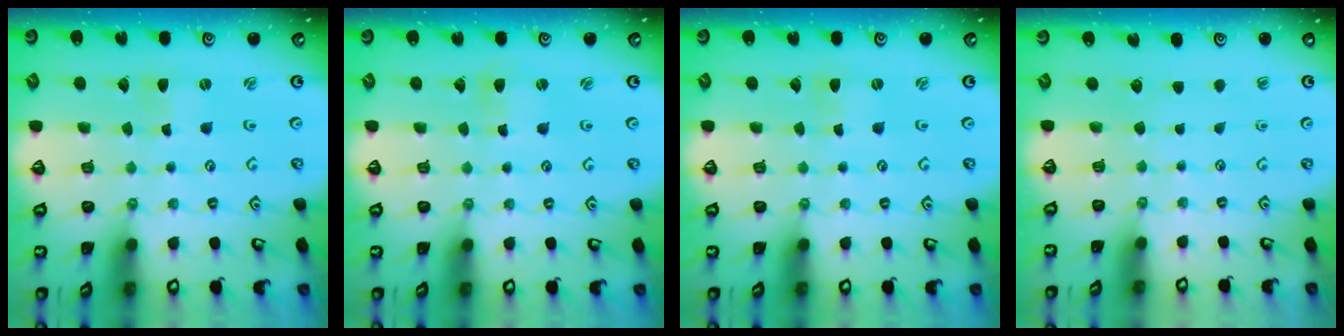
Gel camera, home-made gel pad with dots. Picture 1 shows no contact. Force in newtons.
{"total": 1.5, "press": 1.4, "slide": 0.2}
{"total": 0.0}
{"total": 0.0}